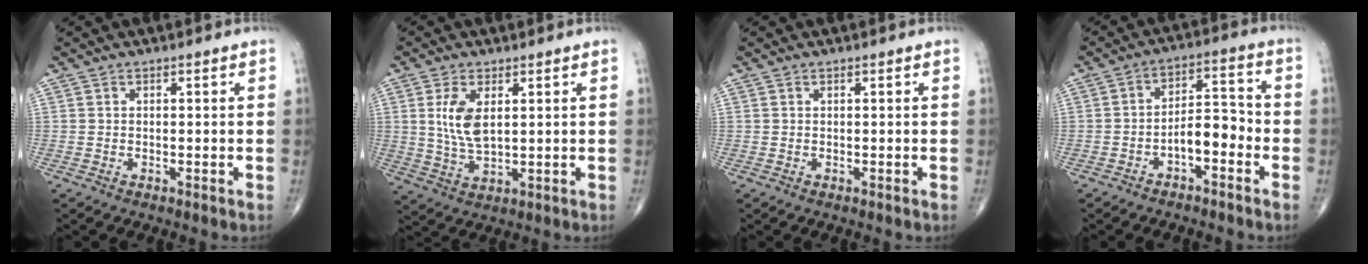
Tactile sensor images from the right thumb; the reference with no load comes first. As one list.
[{"total": 7.2, "force": [1.9, 3.5, 6.0], "torque": [-0.118, -0.013, 0.045]}, {"total": 0.0}, {"total": 7.1, "force": [-2.9, 3.4, 5.5], "torque": [-0.070, 0.043, -0.052]}]